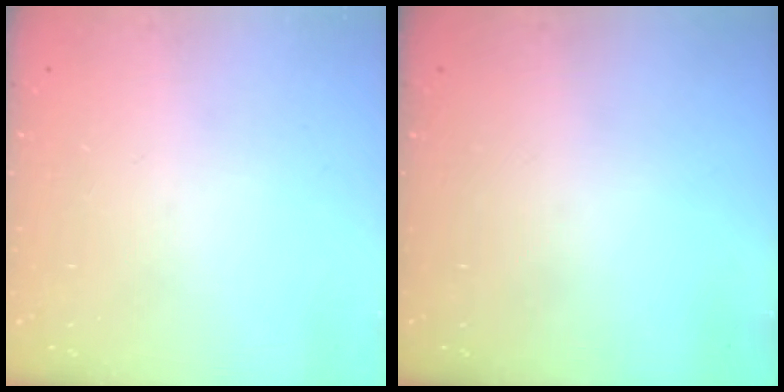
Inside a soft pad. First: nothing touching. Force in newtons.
{"total": 0.0}